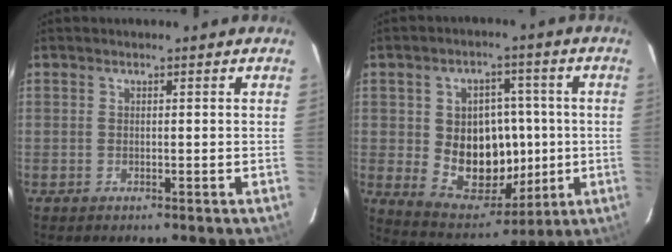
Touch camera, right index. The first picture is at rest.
{"total": 14.3, "force": [-0.6, 11.3, 8.7], "torque": [-0.168, 0.008, 0.017]}